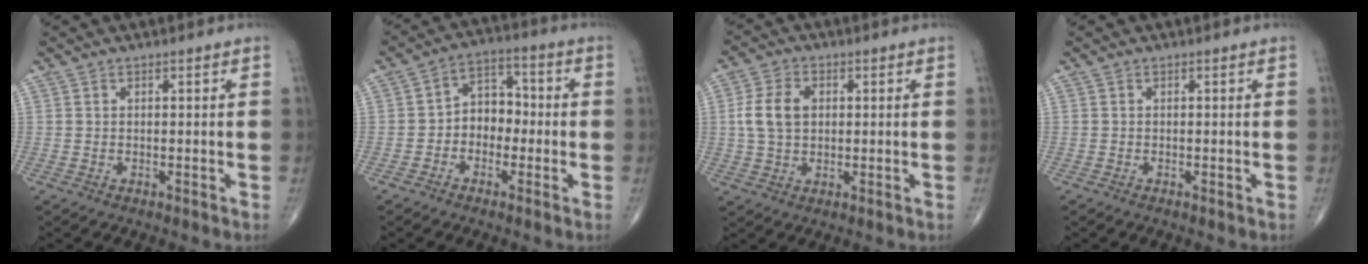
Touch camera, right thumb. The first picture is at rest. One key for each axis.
{"total": 7.3, "fx": -1.2, "fy": 5.6, "fz": 4.5, "tx": -0.038, "ty": 0.034, "tz": -0.036}
{"total": 7.7, "fx": 0.9, "fy": 5.3, "fz": 5.6, "tx": -0.109, "ty": 0.010, "tz": 0.014}
{"total": 0.0}